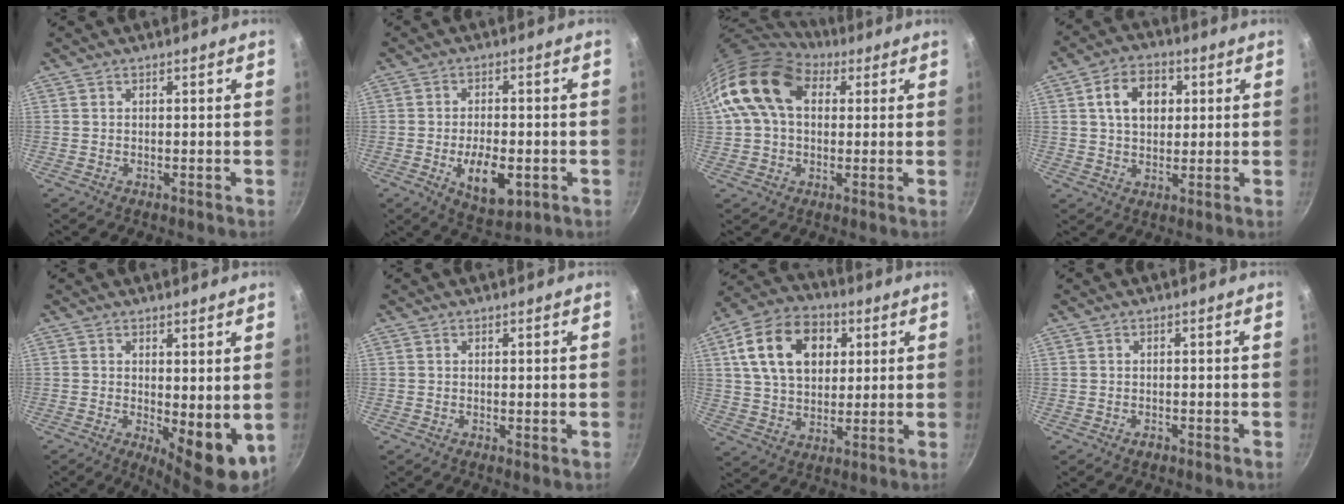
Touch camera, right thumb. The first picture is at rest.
{"total": 9.9, "force": [-2.7, 5.0, 8.1], "torque": [-0.112, 0.001, -0.033]}
{"total": 15.9, "force": [4.4, 10.9, 10.6], "torque": [-0.175, 0.019, 0.063]}
{"total": 9.5, "force": [2.4, 6.8, 6.2], "torque": [-0.083, 0.007, 0.033]}
{"total": 8.8, "force": [-0.1, 3.5, 8.1], "torque": [-0.097, -0.013, 0.010]}
{"total": 0.6, "force": [0.2, 0.2, 0.5], "torque": [-0.008, -0.003, 0.002]}
{"total": 17.0, "force": [5.1, 11.8, 11.1], "torque": [-0.171, 0.003, 0.079]}
{"total": 1.0, "force": [-0.6, 0.6, 0.6], "torque": [-0.010, 0.002, -0.010]}